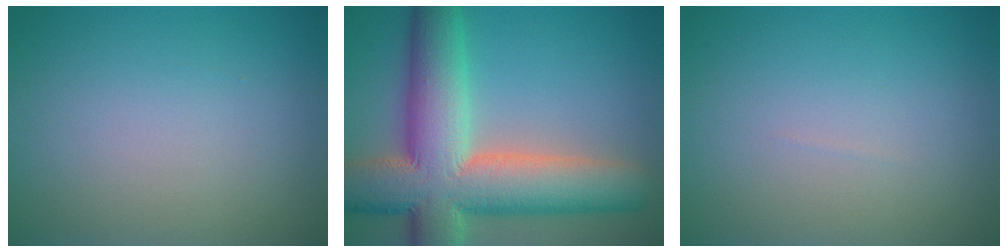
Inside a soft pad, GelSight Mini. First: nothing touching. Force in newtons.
{"total": 13.3, "press": 13.3, "slide": 0.8}
{"total": 0.0}